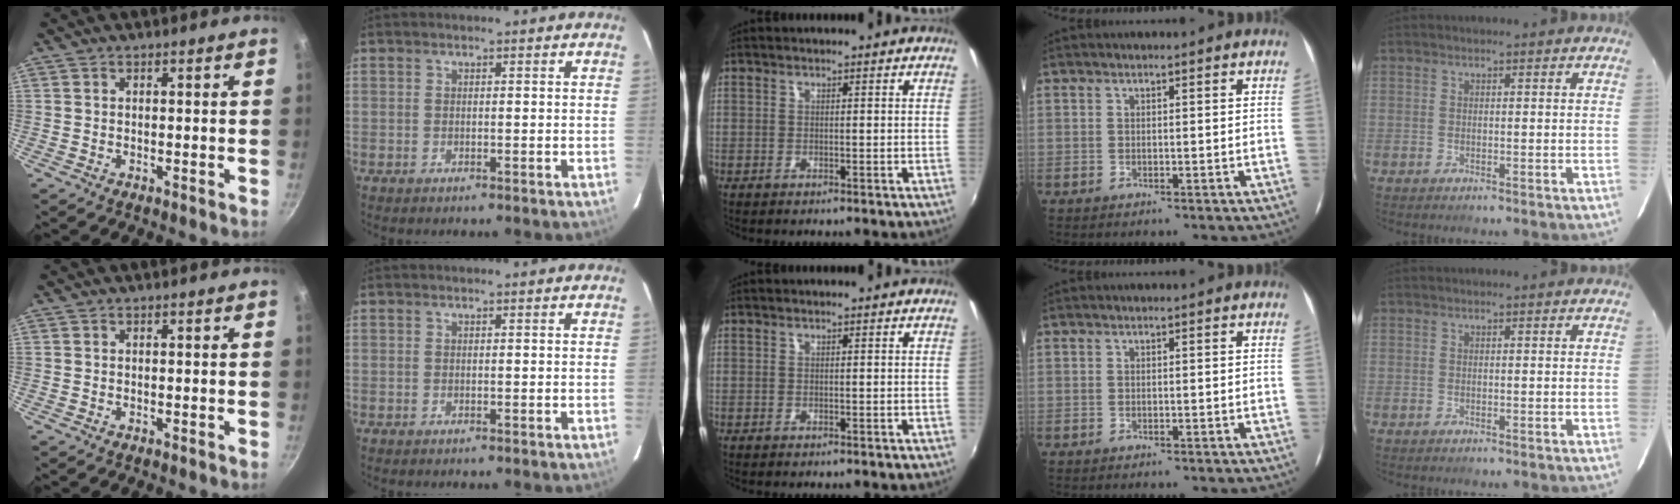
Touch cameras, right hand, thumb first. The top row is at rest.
{}